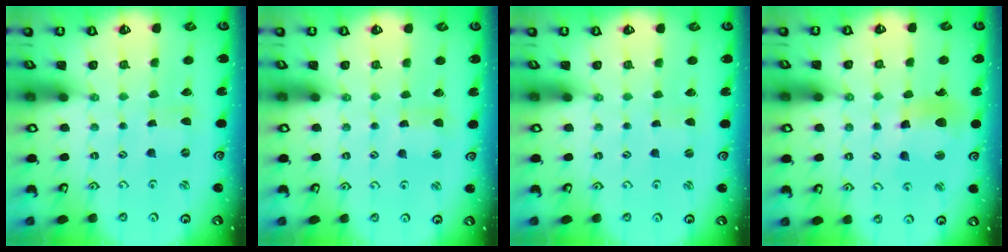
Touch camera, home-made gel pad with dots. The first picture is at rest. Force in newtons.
{"total": 2.1, "press": 2.1, "slide": 0.3}
{"total": 0.0}
{"total": 11.5, "press": 11.2, "slide": 2.7}